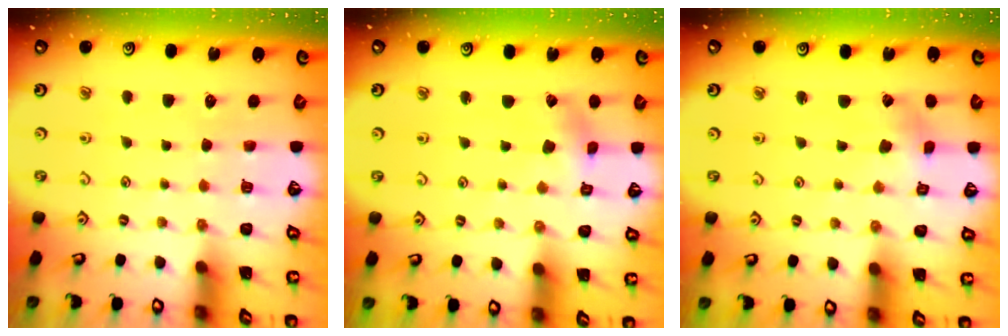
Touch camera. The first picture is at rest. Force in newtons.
{"total": 1.7, "press": 1.7, "slide": 0.2}
{"total": 2.7, "press": 2.6, "slide": 0.3}